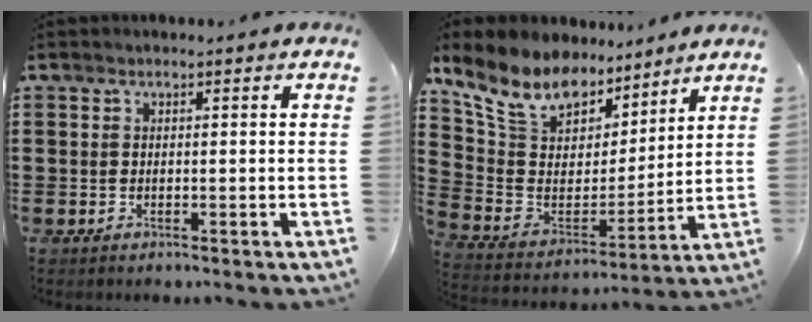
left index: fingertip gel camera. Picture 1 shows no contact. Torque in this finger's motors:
{"motor_torque": [2.14, 0.00, 1.05, 0.21]}